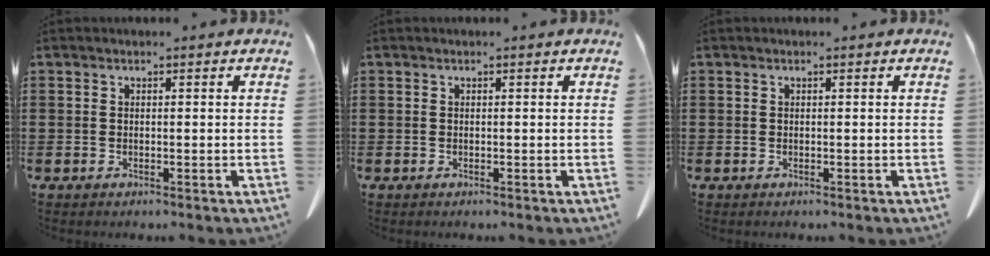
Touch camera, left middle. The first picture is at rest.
{"total": 0.0}
{"total": 0.0}